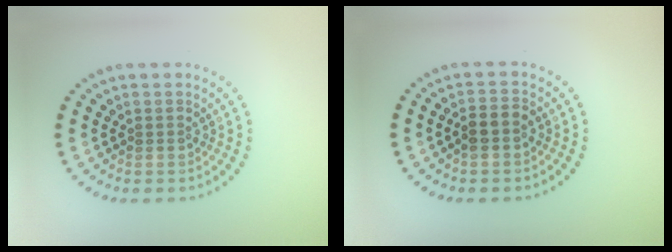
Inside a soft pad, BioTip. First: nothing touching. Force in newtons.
{"total": 1.9, "press": 1.8, "slide": 0.6}